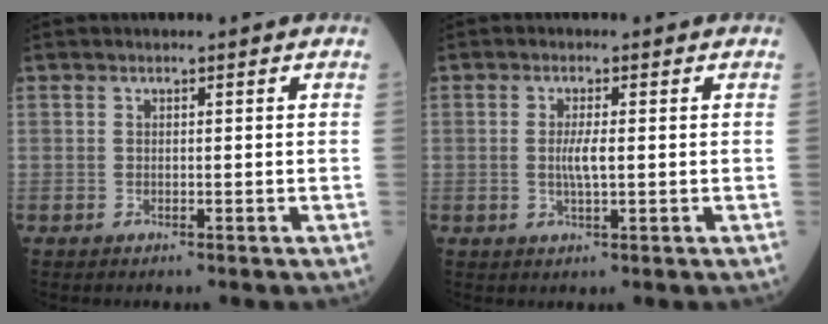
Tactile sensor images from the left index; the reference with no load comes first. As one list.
[{"total": 2.7, "force": [-0.1, 0.3, 2.7], "torque": [-0.056, -0.005, -0.003]}]